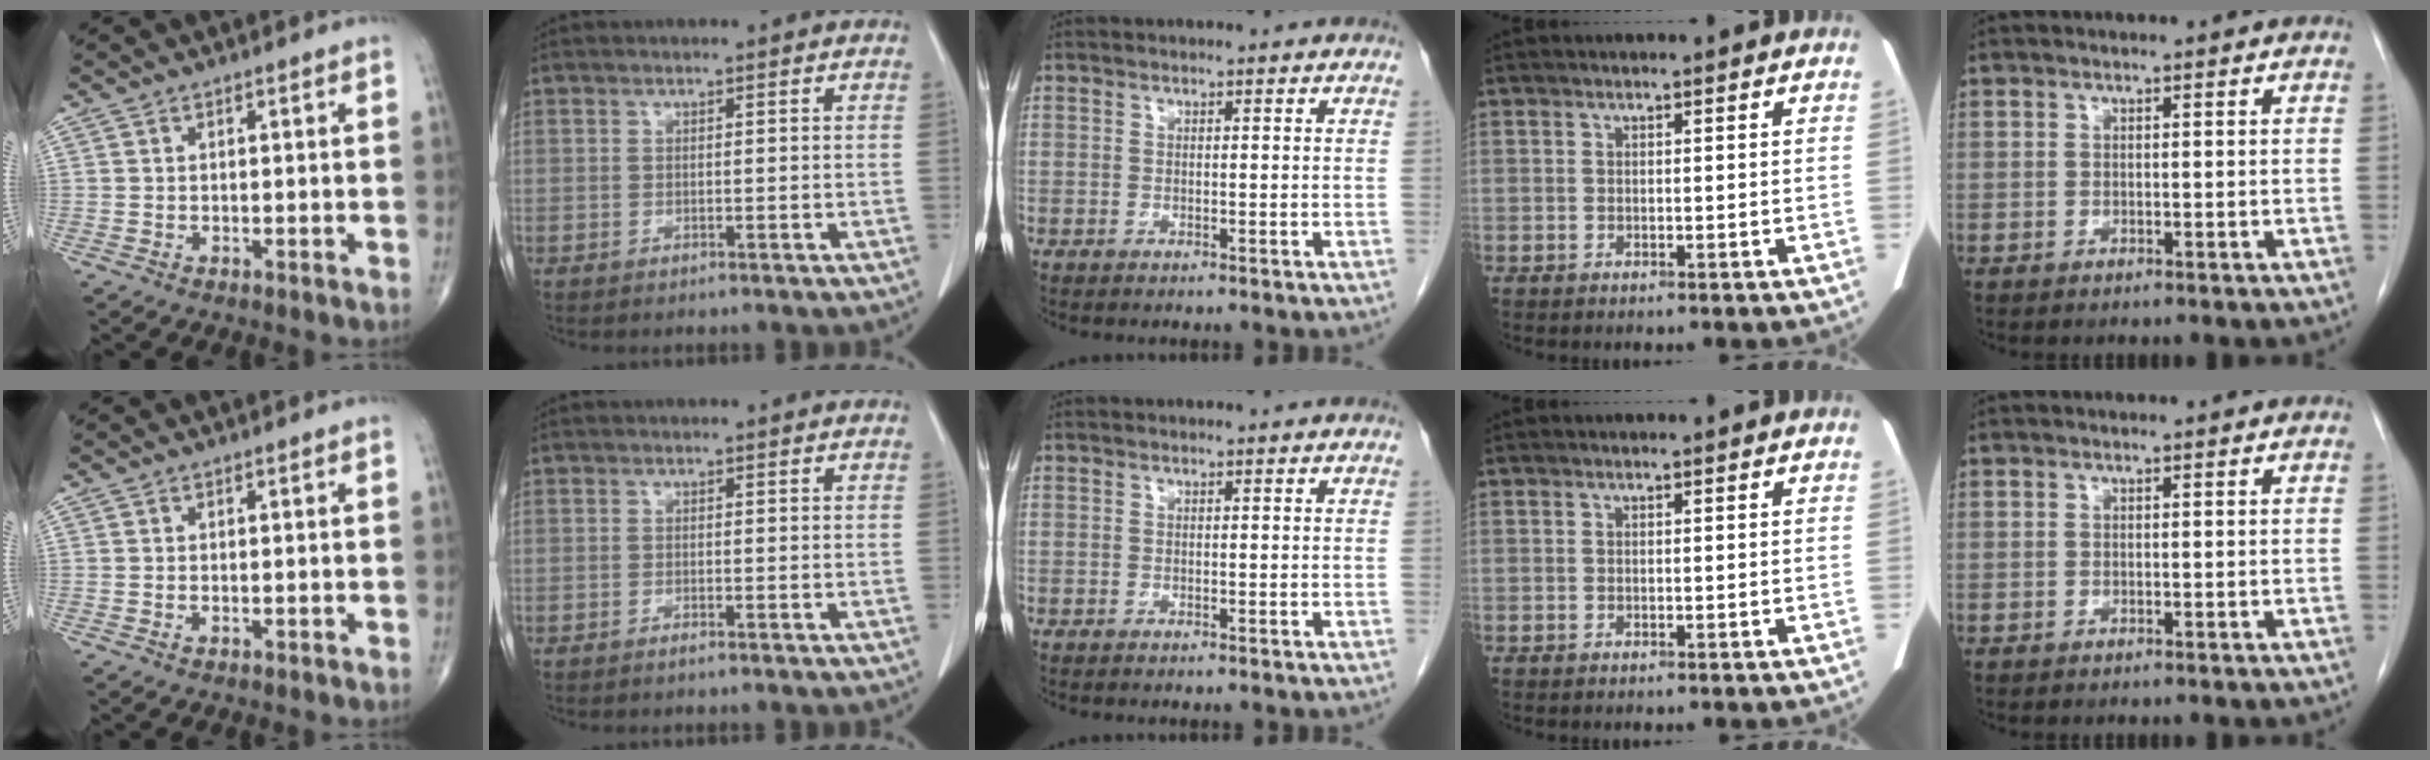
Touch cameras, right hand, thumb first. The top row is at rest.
{"thumb": {"total": 0.6, "force": [-0.2, 0.3, 0.5], "torque": [-0.011, 0.002, -0.001]}, "index": {"total": 0.6, "force": [-0.5, 0.0, 0.3], "torque": [-0.009, -0.002, -0.008]}}